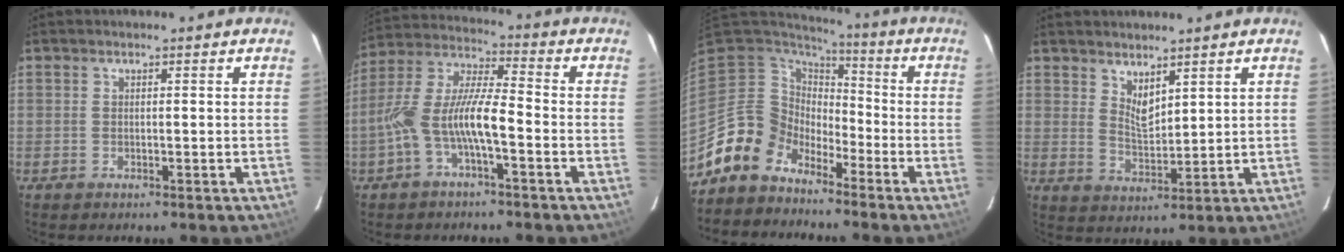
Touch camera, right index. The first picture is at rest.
{"total": 10.5, "force": [-3.8, 2.5, 9.5], "torque": [-0.202, 0.011, -0.073]}
{"total": 9.8, "force": [-7.5, 6.3, 0.1], "torque": [-0.021, 0.034, -0.147]}
{"total": 4.4, "force": [3.4, 1.4, 2.4], "torque": [-0.039, -0.009, 0.061]}